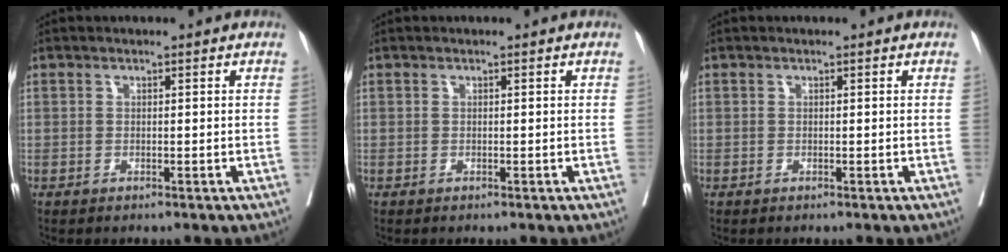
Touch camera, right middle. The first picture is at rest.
{"total": 0.0}
{"total": 0.0}